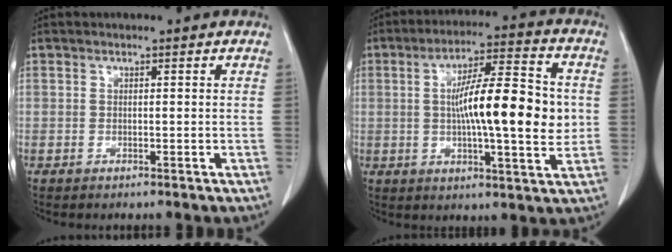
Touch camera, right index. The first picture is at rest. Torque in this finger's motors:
{"motor_torque": [1.80, -0.17, 0.54, 0.21]}